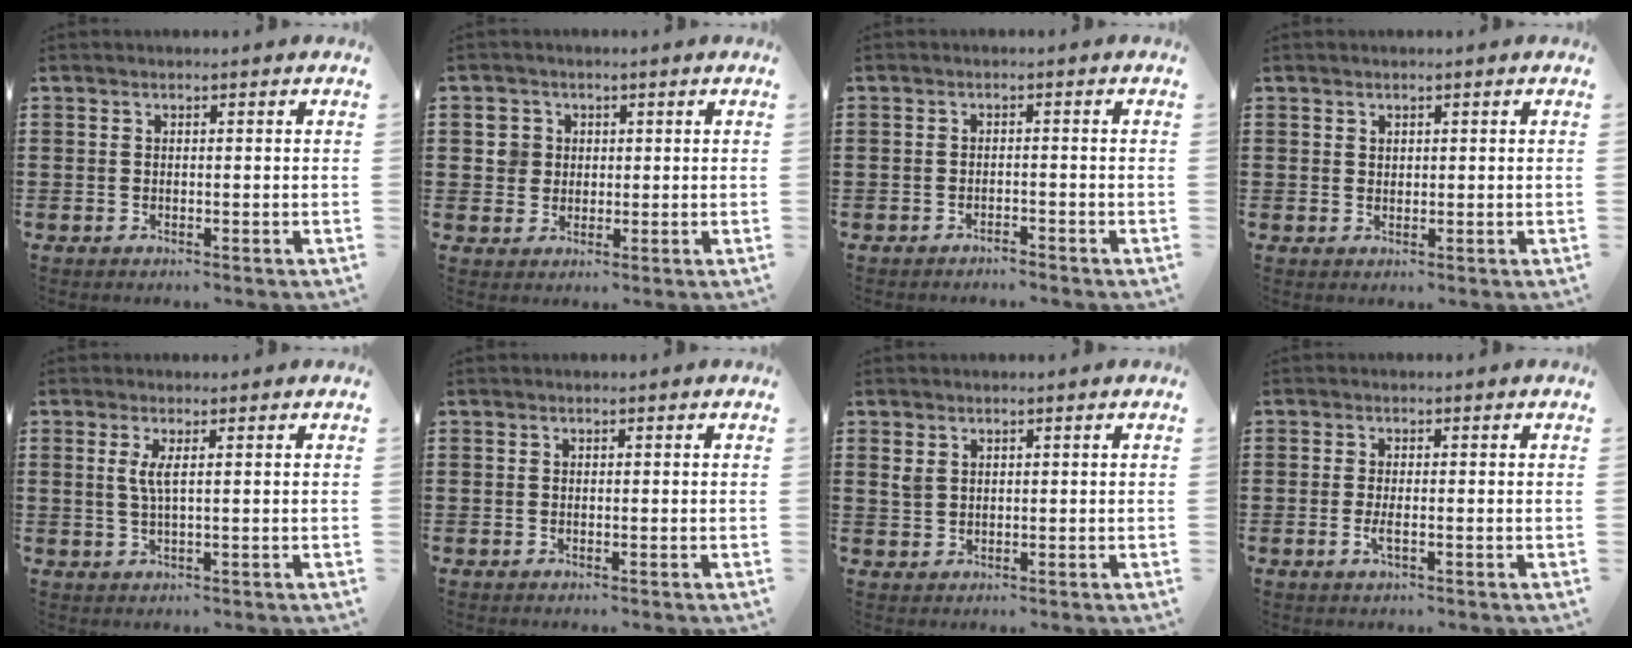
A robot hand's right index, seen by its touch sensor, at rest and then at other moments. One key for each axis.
{"total": 3.5, "fx": 0.8, "fy": 3.3, "fz": 0.6, "tx": -0.029, "ty": 0.013, "tz": 0.013}
{"total": 1.1, "fx": -1.1, "fy": 0.0, "fz": 0.1, "tx": -0.006, "ty": -0.001, "tz": -0.022}
{"total": 1.1, "fx": 0.8, "fy": 0.6, "fz": 0.2, "tx": -0.005, "ty": 0.002, "tz": 0.016}
{"total": 2.6, "fx": 0.6, "fy": 0.1, "fz": 2.5, "tx": -0.052, "ty": -0.002, "tz": 0.008}
{"total": 0.0}
{"total": 2.0, "fx": 1.2, "fy": 1.3, "fz": 0.8, "tx": -0.019, "ty": 0.005, "tz": 0.023}
{"total": 2.0, "fx": -0.6, "fy": 0.5, "fz": 1.9, "tx": -0.041, "ty": -0.003, "tz": -0.012}